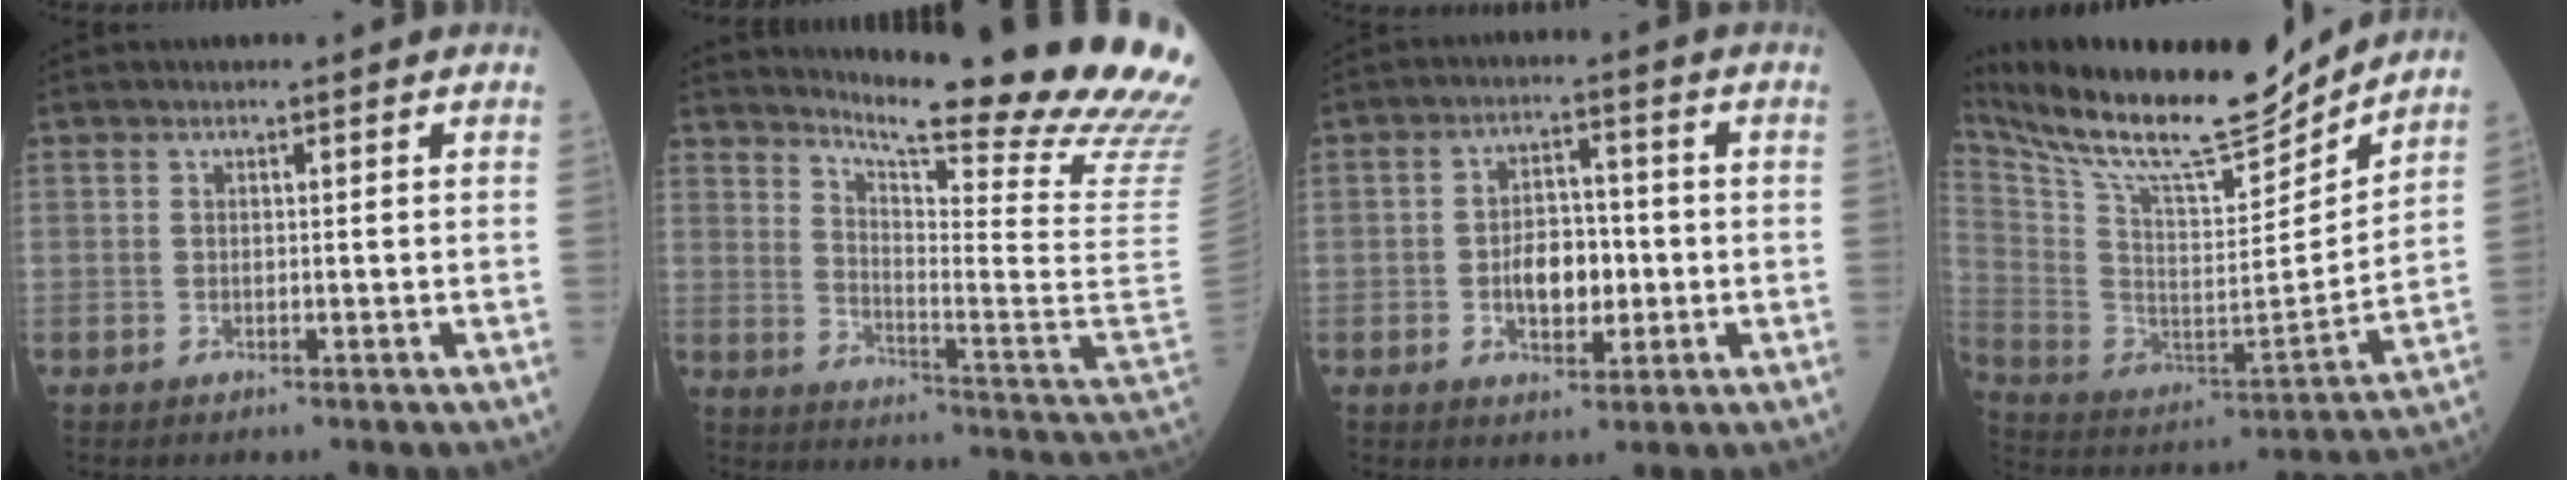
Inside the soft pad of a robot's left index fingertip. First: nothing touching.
{"total": 28.2, "force": [25.0, -1.5, 13.0], "torque": [-0.193, -0.163, 0.309]}
{"total": 6.4, "force": [-1.5, 3.6, 5.0], "torque": [-0.090, 0.005, -0.022]}
{"total": 23.1, "force": [20.7, 3.4, 9.6], "torque": [-0.201, -0.032, 0.345]}